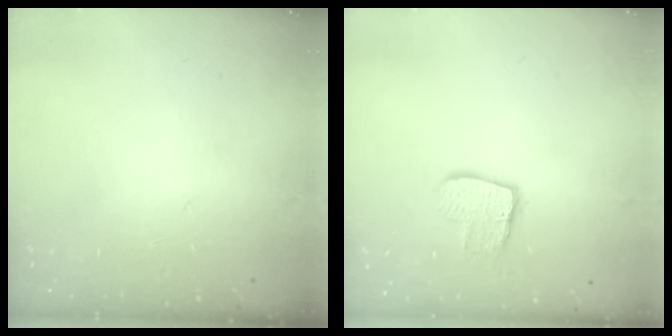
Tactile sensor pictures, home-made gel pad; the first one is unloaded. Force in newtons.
{"total": 10.1, "press": 10.0, "slide": 0.7}